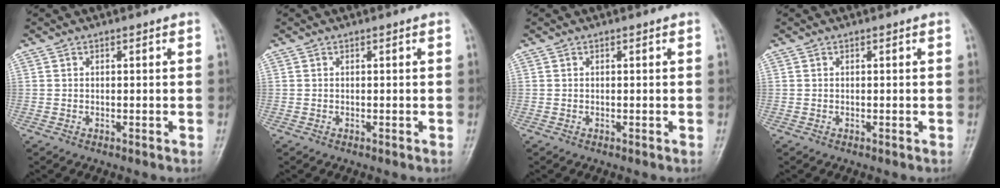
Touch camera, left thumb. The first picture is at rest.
{"total": 0.0}
{"total": 0.0}
{"total": 0.0}